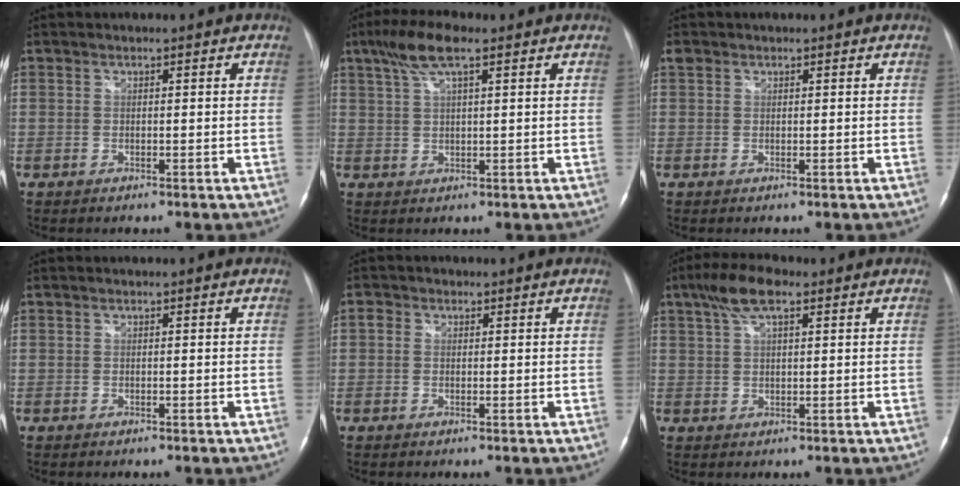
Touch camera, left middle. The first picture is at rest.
{"total": 6.5, "force": [3.8, 1.2, 5.1], "torque": [-0.112, 0.019, 0.073]}
{"total": 1.0, "force": [0.7, 0.7, 0.2], "torque": [-0.009, 0.014, 0.015]}
{"total": 0.0}
{"total": 1.4, "force": [0.4, 1.2, 0.5], "torque": [-0.011, 0.008, 0.005]}
{"total": 6.4, "force": [3.8, 1.8, 4.9], "torque": [-0.105, 0.022, 0.070]}